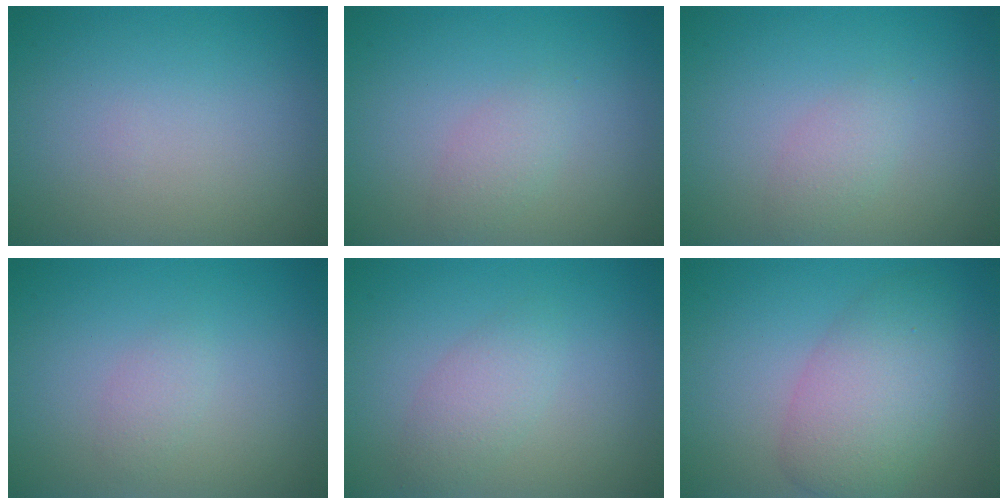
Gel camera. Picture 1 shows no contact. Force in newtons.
{"total": 1.4, "press": 1.4, "slide": 0.1}
{"total": 1.4, "press": 1.4, "slide": 0.1}
{"total": 1.1, "press": 1.1, "slide": 0.1}
{"total": 2.1, "press": 2.1, "slide": 0.1}
{"total": 5.2, "press": 5.2, "slide": 0.3}